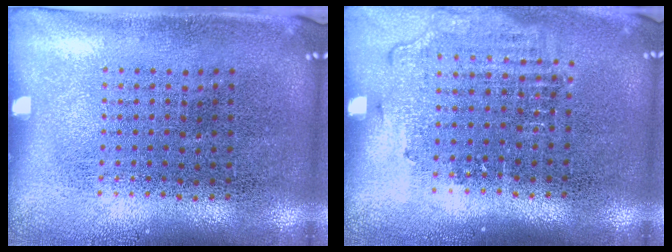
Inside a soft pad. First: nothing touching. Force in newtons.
{"total": 1.3, "press": 1.1, "slide": 0.6}